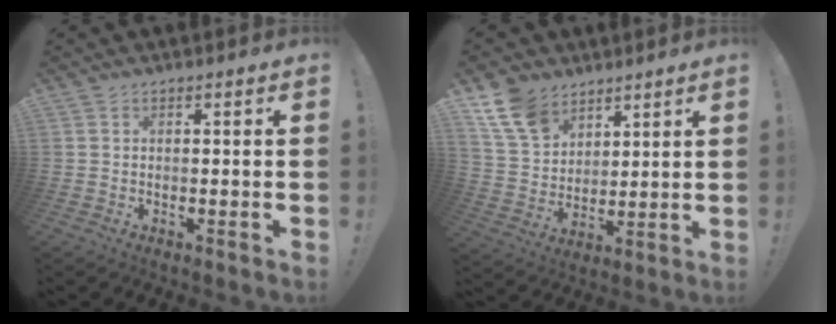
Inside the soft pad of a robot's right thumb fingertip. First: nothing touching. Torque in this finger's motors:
{"motor_torque": [-0.63, 0.98, 0.32, 0.48, 0.02]}